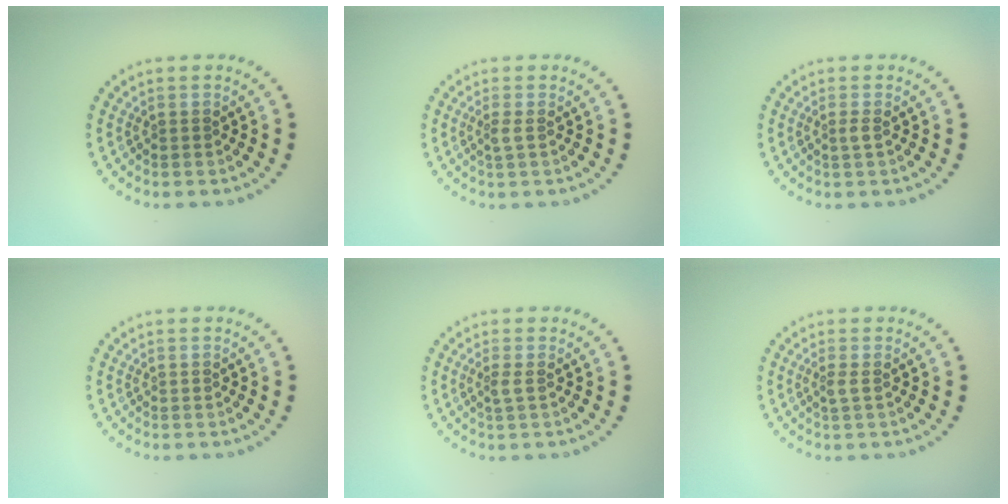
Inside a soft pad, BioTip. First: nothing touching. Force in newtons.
{"total": 1.0, "press": 0.7, "slide": 0.7}
{"total": 0.8, "press": 0.5, "slide": 0.6}
{"total": 0.0}
{"total": 0.9, "press": 0.6, "slide": 0.6}
{"total": 0.9, "press": 0.6, "slide": 0.7}